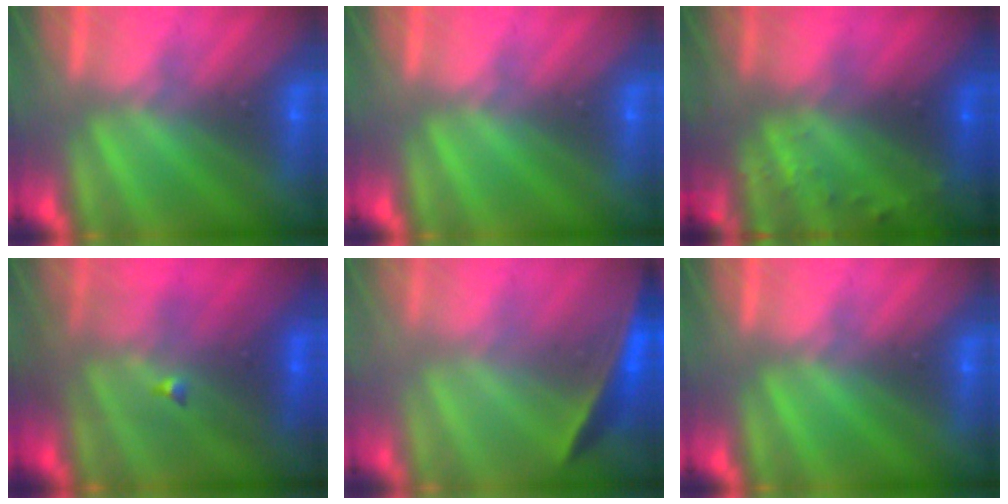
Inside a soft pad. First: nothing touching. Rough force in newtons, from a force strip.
{"total": 0.0}
{"total": 6.0}
{"total": 3.9}
{"total": 1.7}
{"total": 0.0}